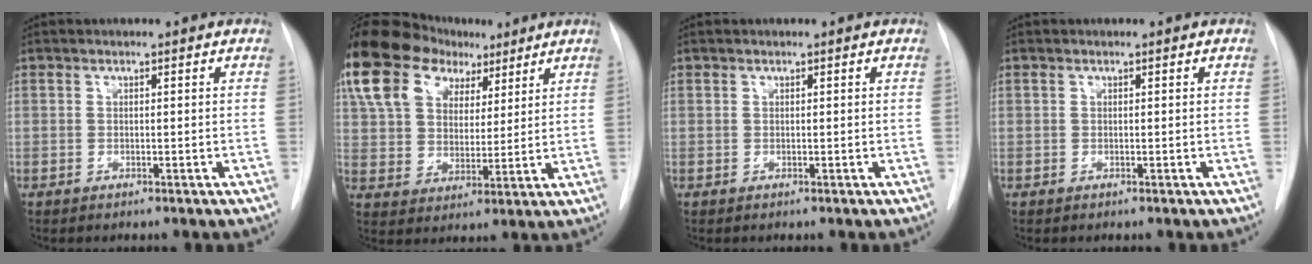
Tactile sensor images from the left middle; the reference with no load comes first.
{"total": 21.9, "force": [13.0, 14.0, 10.9], "torque": [-0.251, 0.080, 0.234]}
{"total": 0.0}
{"total": 0.0}